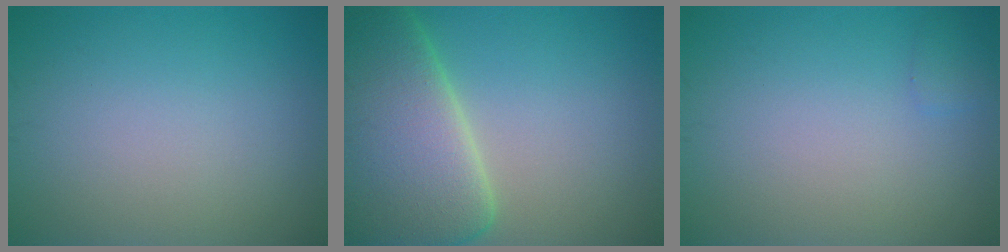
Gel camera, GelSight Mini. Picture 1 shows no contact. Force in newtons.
{"total": 12.2, "press": 12.1, "slide": 0.8}
{"total": 0.7, "press": 0.7, "slide": 0.0}